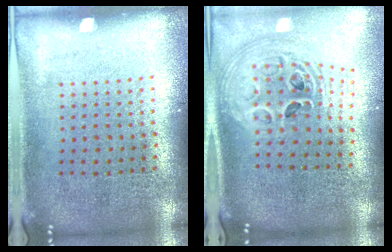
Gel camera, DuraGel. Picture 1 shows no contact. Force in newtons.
{"total": 2.7, "press": 2.0, "slide": 1.8}